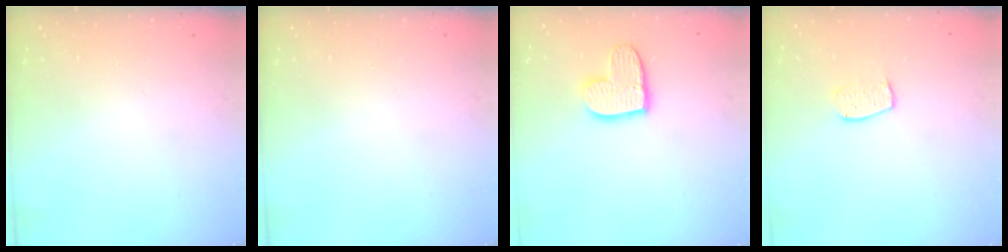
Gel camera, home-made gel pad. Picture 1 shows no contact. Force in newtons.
{"total": 0.0}
{"total": 10.7, "press": 10.7, "slide": 0.8}
{"total": 6.3, "press": 6.2, "slide": 0.5}